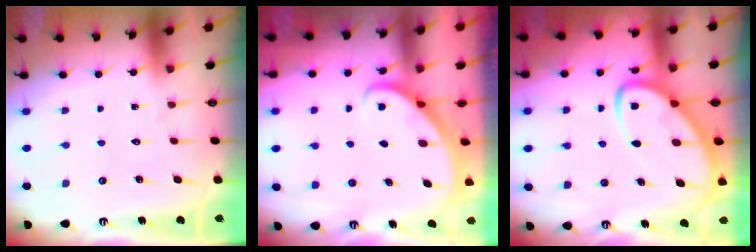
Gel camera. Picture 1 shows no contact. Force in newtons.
{"total": 2.9, "press": 2.9, "slide": 0.2}
{"total": 8.4, "press": 8.4, "slide": 0.9}